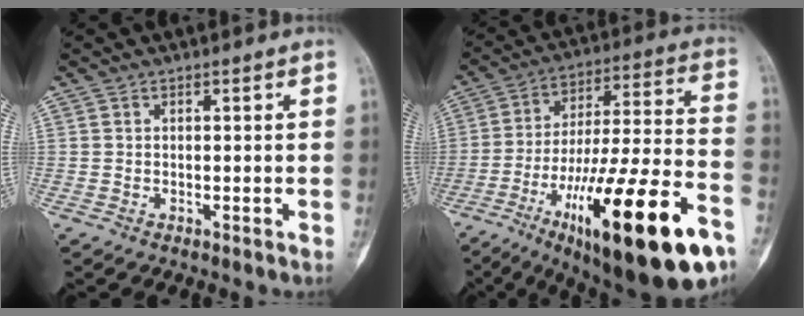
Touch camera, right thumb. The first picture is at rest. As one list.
[{"total": 30.4, "force": [-14.8, 7.1, 25.6], "torque": [-0.383, 0.050, -0.230]}]